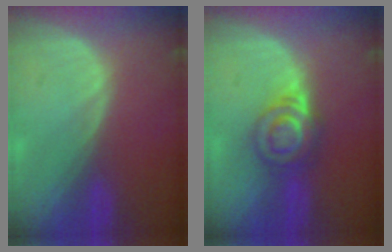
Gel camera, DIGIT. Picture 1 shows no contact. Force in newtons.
{"total": 6.5, "press": 5.5, "slide": 3.4}